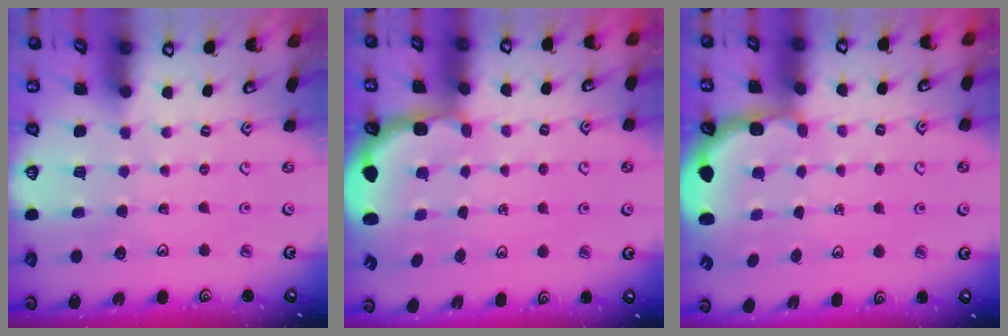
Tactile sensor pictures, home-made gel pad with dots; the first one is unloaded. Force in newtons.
{"total": 2.5, "press": 2.2, "slide": 1.2}
{"total": 2.5, "press": 2.2, "slide": 1.2}